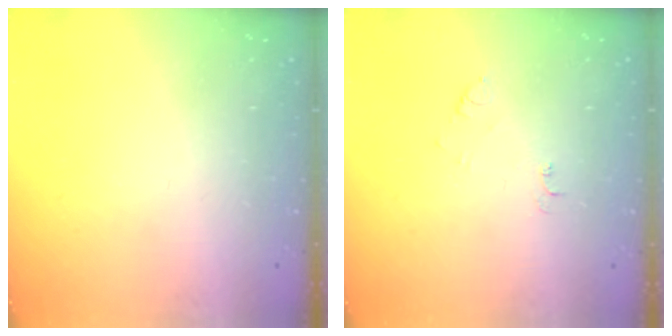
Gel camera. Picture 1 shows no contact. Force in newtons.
{"total": 4.0, "press": 3.9, "slide": 0.5}